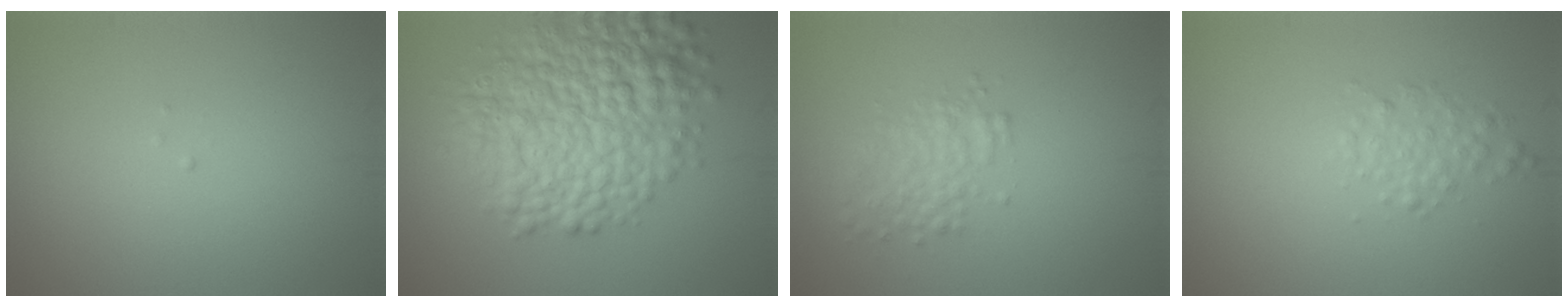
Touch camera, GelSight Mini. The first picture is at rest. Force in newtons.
{"total": 9.8, "press": 9.8, "slide": 0.1}
{"total": 2.6, "press": 2.6, "slide": 0.1}
{"total": 1.8, "press": 1.8, "slide": 0.0}